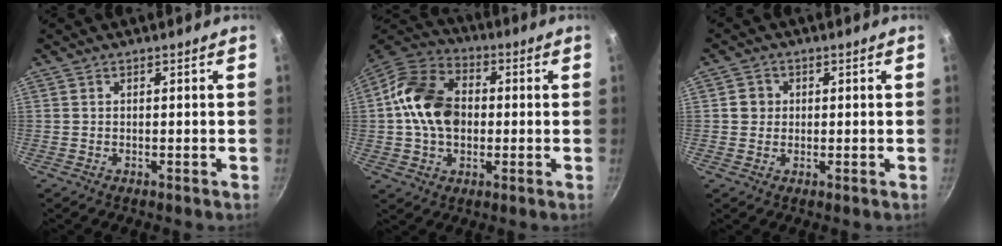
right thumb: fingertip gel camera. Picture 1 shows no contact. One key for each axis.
{"total": 15.5, "fx": 0.2, "fy": 11.3, "fz": 10.6, "tx": -0.167, "ty": 0.026, "tz": -0.014}
{"total": 2.7, "fx": 0.2, "fy": 2.6, "fz": 0.7, "tx": 0.004, "ty": 0.007, "tz": 0.000}